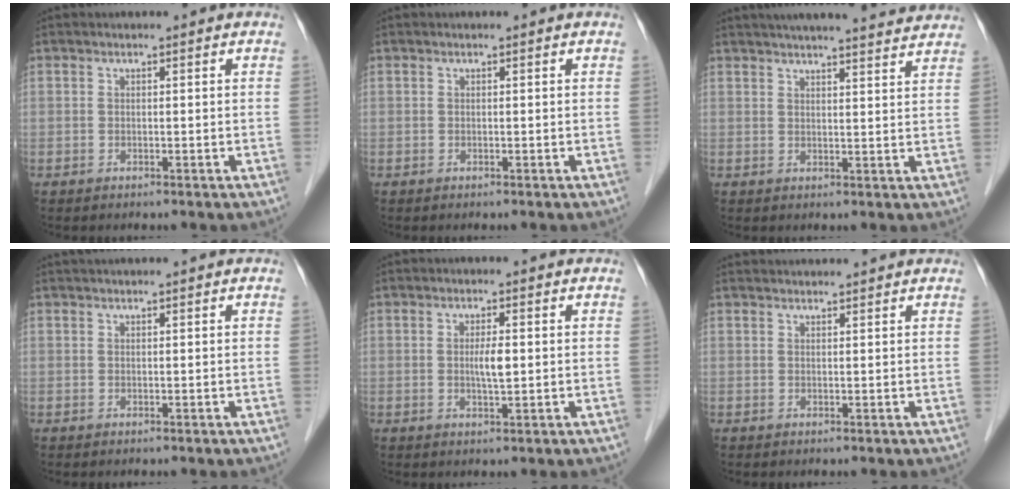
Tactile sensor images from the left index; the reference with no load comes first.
{"total": 0.0}
{"total": 15.9, "force": [14.7, 1.3, 6.1], "torque": [-0.089, 0.021, 0.186]}
{"total": 1.5, "force": [1.3, -0.3, 0.7], "torque": [-0.009, 0.019, 0.029]}
{"total": 2.9, "force": [0.1, 0.5, 2.9], "torque": [-0.054, -0.002, 0.002]}
{"total": 4.5, "force": [4.4, 0.3, 0.7], "torque": [-0.012, 0.034, 0.055]}